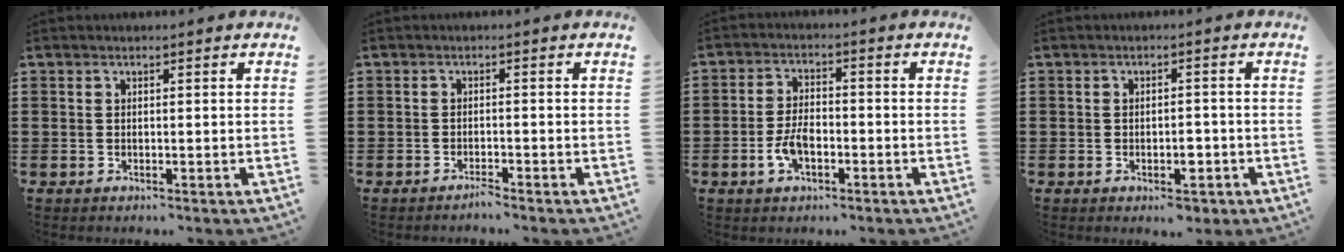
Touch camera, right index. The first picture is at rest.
{"total": 1.3, "force": [-1.2, -0.1, 0.4], "torque": [-0.009, 0.000, -0.024]}
{"total": 4.9, "force": [-1.9, 2.4, 3.8], "torque": [-0.085, 0.001, -0.038]}
{"total": 3.0, "force": [-1.4, 1.4, 2.2], "torque": [-0.037, 0.005, -0.026]}